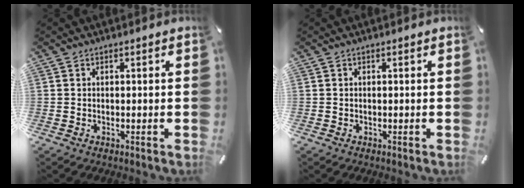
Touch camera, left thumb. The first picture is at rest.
{"total": 0.0}